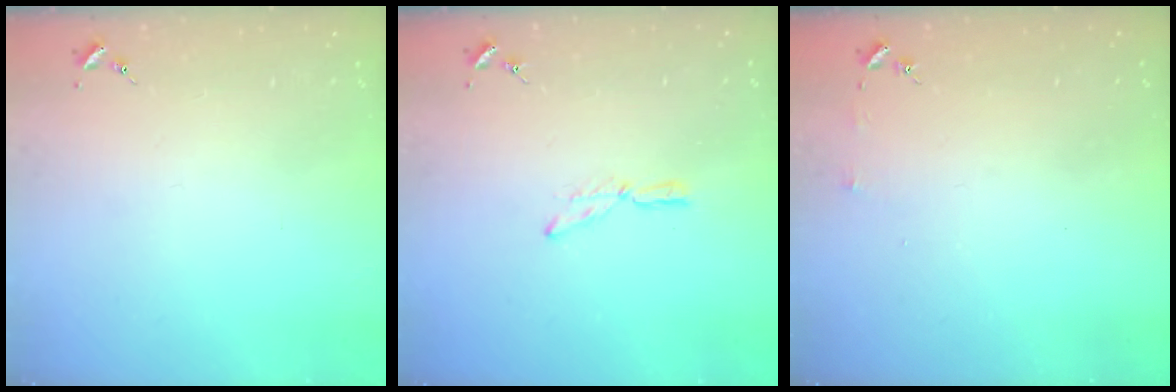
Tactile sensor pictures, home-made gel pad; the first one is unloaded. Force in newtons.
{"total": 6.4, "press": 6.4, "slide": 0.3}
{"total": 3.0, "press": 3.0, "slide": 0.3}